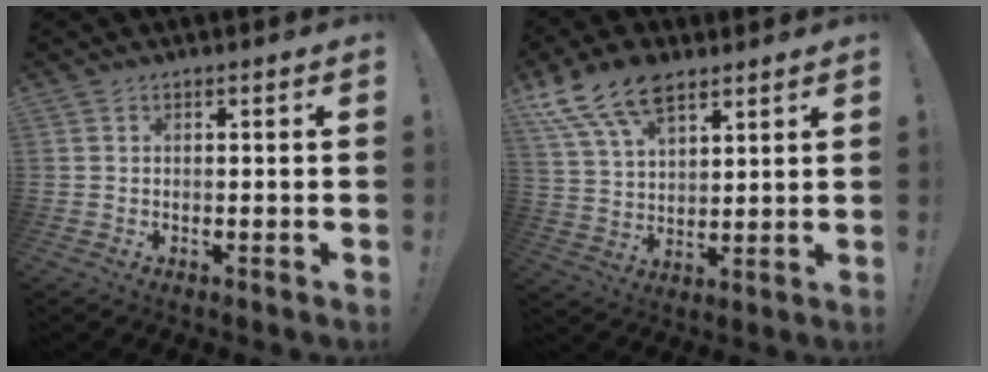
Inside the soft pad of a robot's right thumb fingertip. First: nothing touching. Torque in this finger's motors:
{"motor_torque": [0.07, 0.46, 1.03, 0.74, 0.09]}